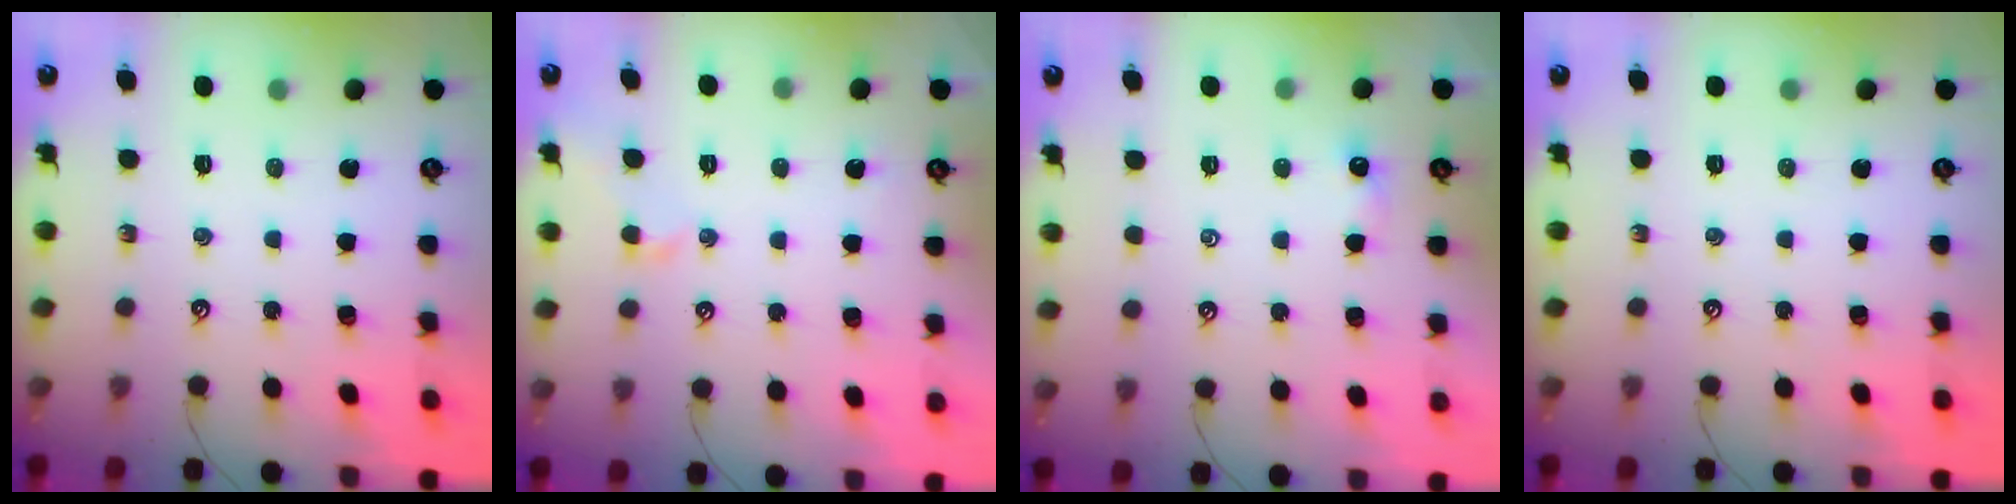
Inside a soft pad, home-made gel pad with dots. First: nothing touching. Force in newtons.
{"total": 1.0, "press": 0.9, "slide": 0.4}
{"total": 1.9, "press": 1.9, "slide": 0.4}
{"total": 0.0}